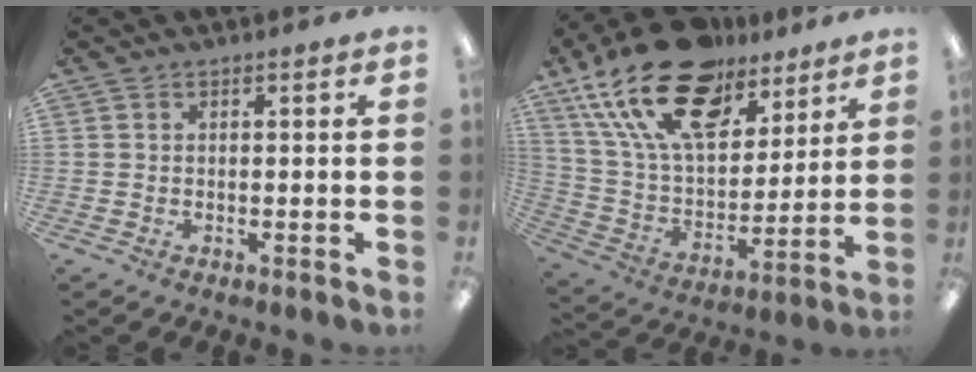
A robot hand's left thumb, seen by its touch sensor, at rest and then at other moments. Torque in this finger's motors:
{"motor_torque": [0.39, 0.75, 1.56, -1.21, 0.65]}